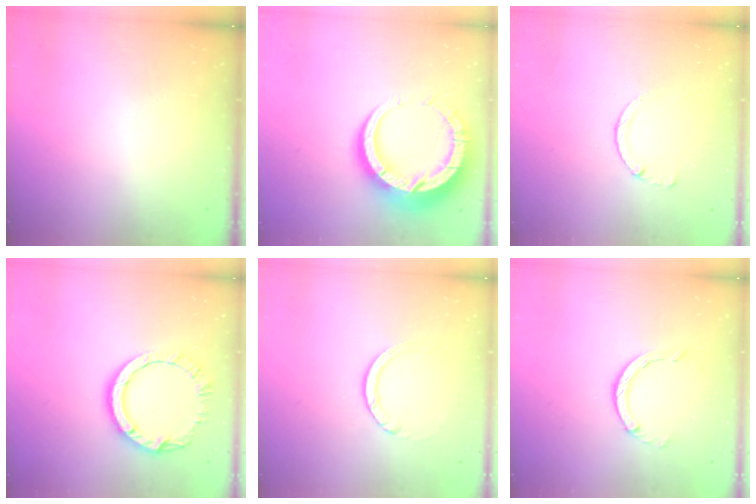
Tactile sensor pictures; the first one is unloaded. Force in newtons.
{"total": 16.0, "press": 15.9, "slide": 1.7}
{"total": 1.8, "press": 1.8, "slide": 0.2}
{"total": 10.6, "press": 10.6, "slide": 1.0}
{"total": 3.5, "press": 3.5, "slide": 0.3}
{"total": 4.1, "press": 4.0, "slide": 0.6}